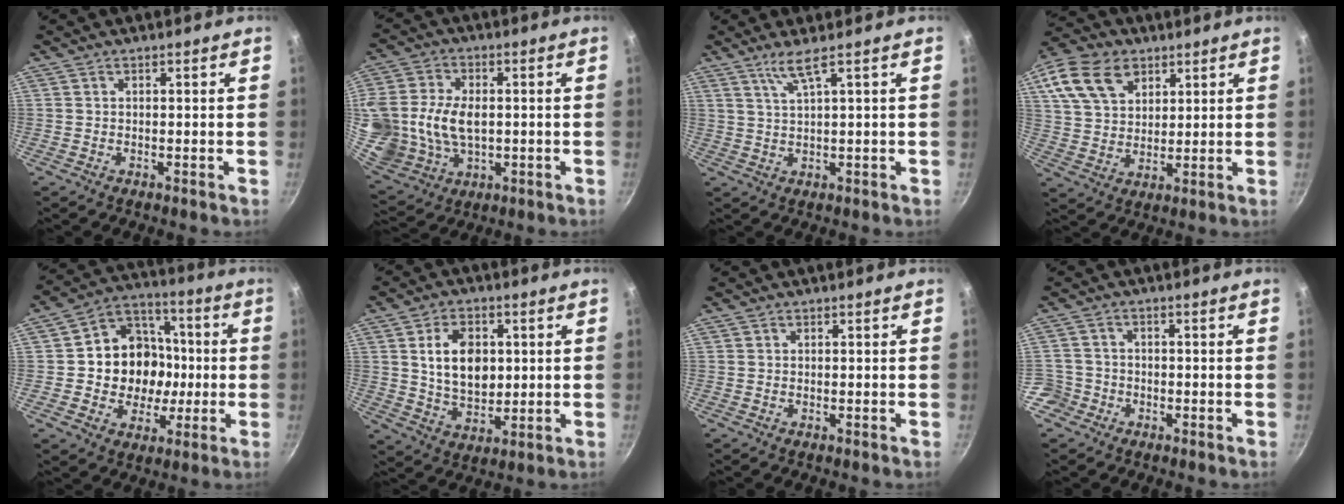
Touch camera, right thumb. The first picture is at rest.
{"total": 20.8, "force": [0.7, 15.2, 14.1], "torque": [-0.321, 0.008, 0.024]}
{"total": 3.9, "force": [2.2, -0.3, 3.2], "torque": [-0.067, -0.011, 0.049]}
{"total": 14.1, "force": [6.8, 9.5, 7.8], "torque": [-0.131, -0.003, 0.126]}
{"total": 15.2, "force": [-0.4, 13.5, 7.1], "torque": [-0.077, 0.029, -0.013]}
{"total": 11.1, "force": [2.2, 7.7, 7.7], "torque": [-0.108, -0.013, 0.043]}
{"total": 0.0}
{"total": 4.9, "force": [-2.2, 4.3, 0.7], "torque": [0.000, 0.036, -0.040]}